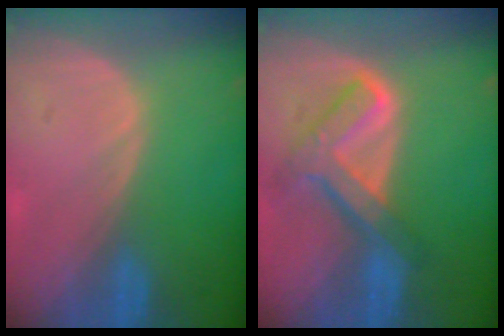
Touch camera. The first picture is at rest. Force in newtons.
{"total": 7.8, "press": 6.6, "slide": 4.1}